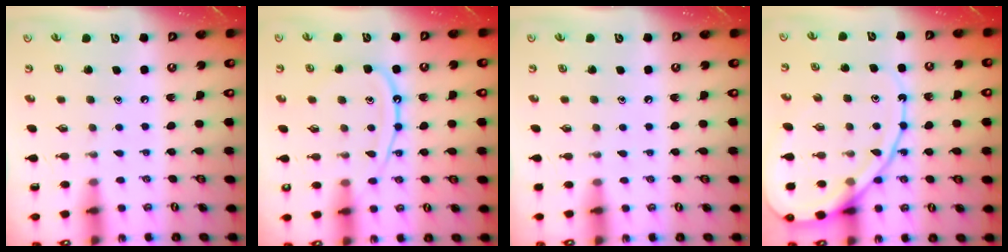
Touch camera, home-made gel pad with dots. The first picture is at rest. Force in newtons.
{"total": 12.9, "press": 12.8, "slide": 1.4}
{"total": 3.0, "press": 2.9, "slide": 0.5}
{"total": 15.4, "press": 15.3, "slide": 1.6}